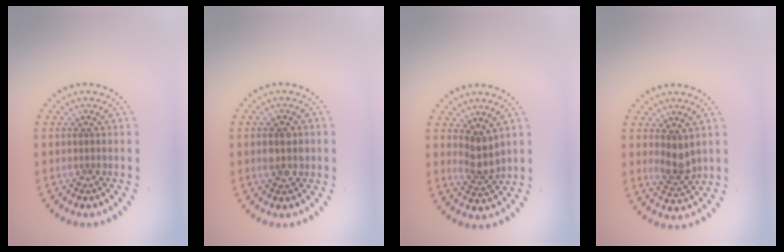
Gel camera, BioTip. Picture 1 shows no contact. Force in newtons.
{"total": 2.3, "press": 2.3, "slide": 0.2}
{"total": 2.4, "press": 1.9, "slide": 1.5}
{"total": 2.5, "press": 2.3, "slide": 1.0}